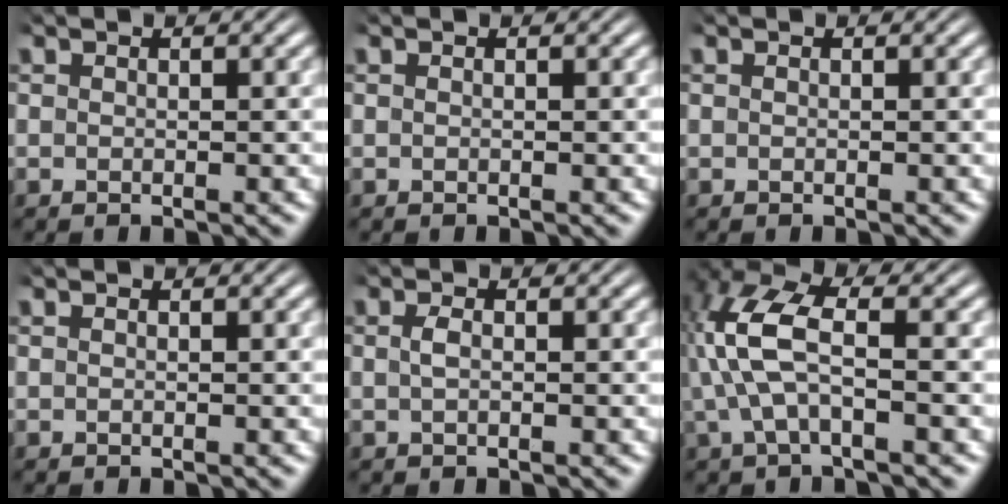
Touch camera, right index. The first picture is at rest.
{"total": 0.0}
{"total": 0.0}
{"total": 0.0}
{"total": 0.8, "force": [-0.3, -0.1, 0.7], "torque": [-0.019, -0.006, -0.002]}
{"total": 6.0, "force": [0.6, 3.0, 5.2], "torque": [-0.132, -0.006, 0.015]}